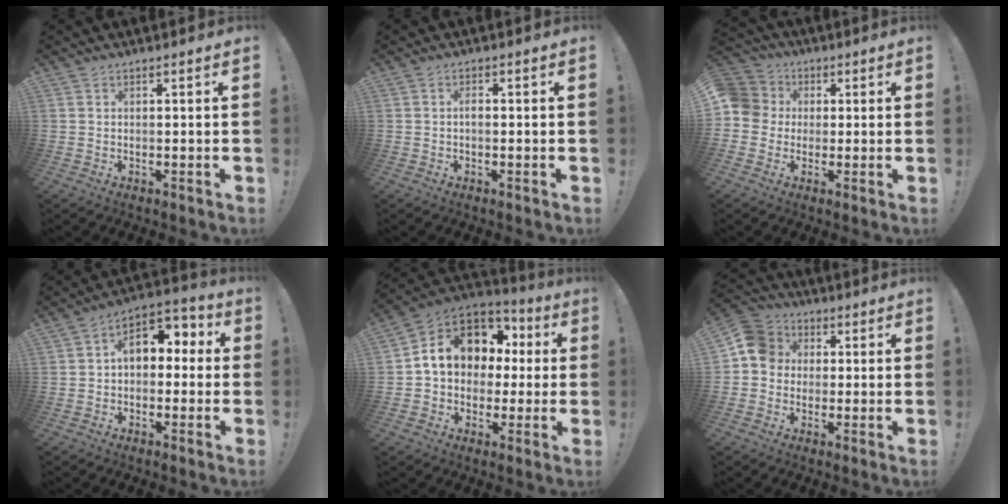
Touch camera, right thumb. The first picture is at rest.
{"total": 1.3, "force": [-0.5, 0.6, 1.0], "torque": [-0.026, 0.009, -0.010]}
{"total": 7.7, "force": [-0.2, 7.5, 1.9], "torque": [-0.038, 0.011, 0.000]}
{"total": 9.2, "force": [1.7, 6.7, 6.1], "torque": [-0.085, 0.005, 0.035]}
{"total": 13.6, "force": [3.5, 10.9, 7.4], "torque": [-0.109, -0.006, 0.072]}
{"total": 9.1, "force": [0.7, 8.4, 3.5], "torque": [-0.041, 0.011, 0.016]}